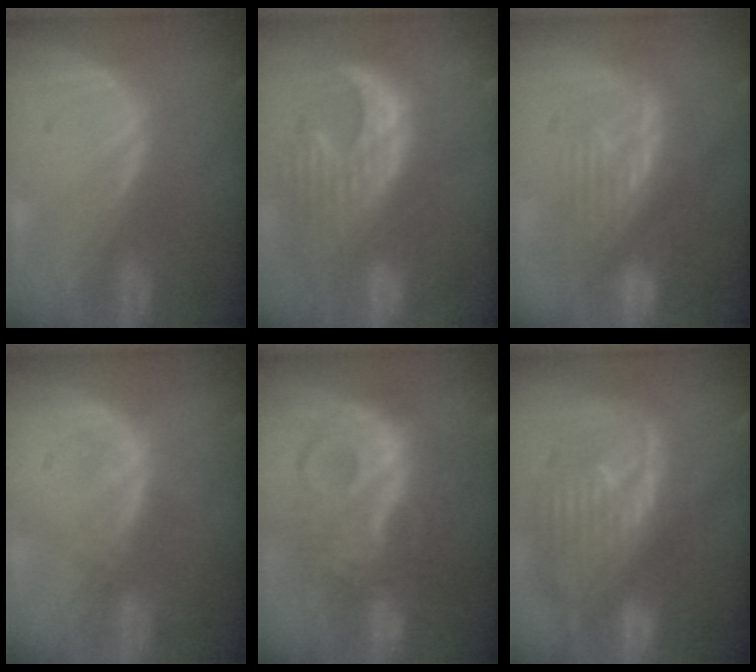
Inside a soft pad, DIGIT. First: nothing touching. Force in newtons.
{"total": 12.6, "press": 11.2, "slide": 5.8}
{"total": 9.7, "press": 8.9, "slide": 3.8}
{"total": 1.4, "press": 1.4, "slide": 0.2}
{"total": 10.2, "press": 10.2, "slide": 0.4}
{"total": 12.4, "press": 10.6, "slide": 6.5}